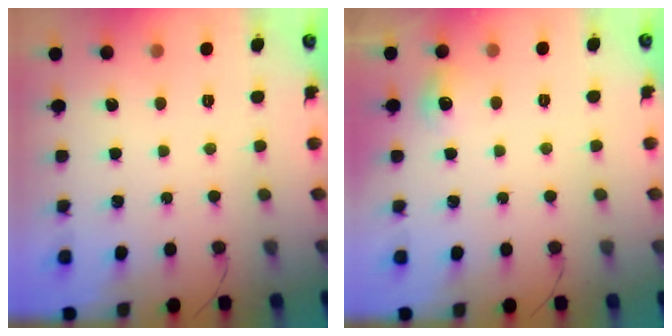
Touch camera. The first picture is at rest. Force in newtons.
{"total": 5.3, "press": 5.0, "slide": 1.7}